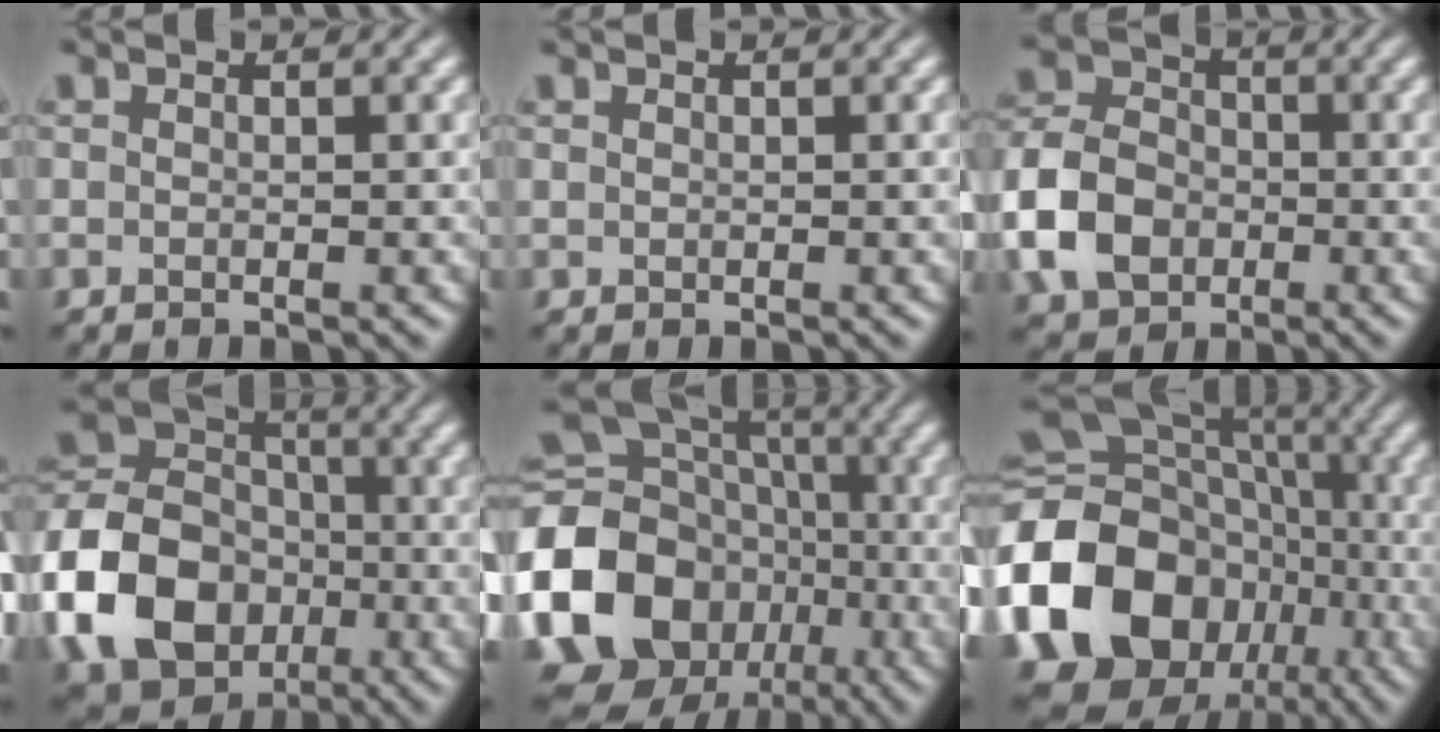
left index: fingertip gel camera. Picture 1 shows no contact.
{"total": 0.0}
{"total": 7.5, "force": [-2.2, 5.9, 4.2], "torque": [-0.089, 0.006, -0.059]}
{"total": 12.7, "force": [-3.6, 10.1, 6.8], "torque": [-0.156, 0.000, -0.078]}
{"total": 19.4, "force": [-4.8, 16.0, 9.7], "torque": [-0.217, 0.004, -0.095]}
{"total": 20.3, "force": [-5.7, 16.8, 9.9], "torque": [-0.225, -0.003, -0.111]}